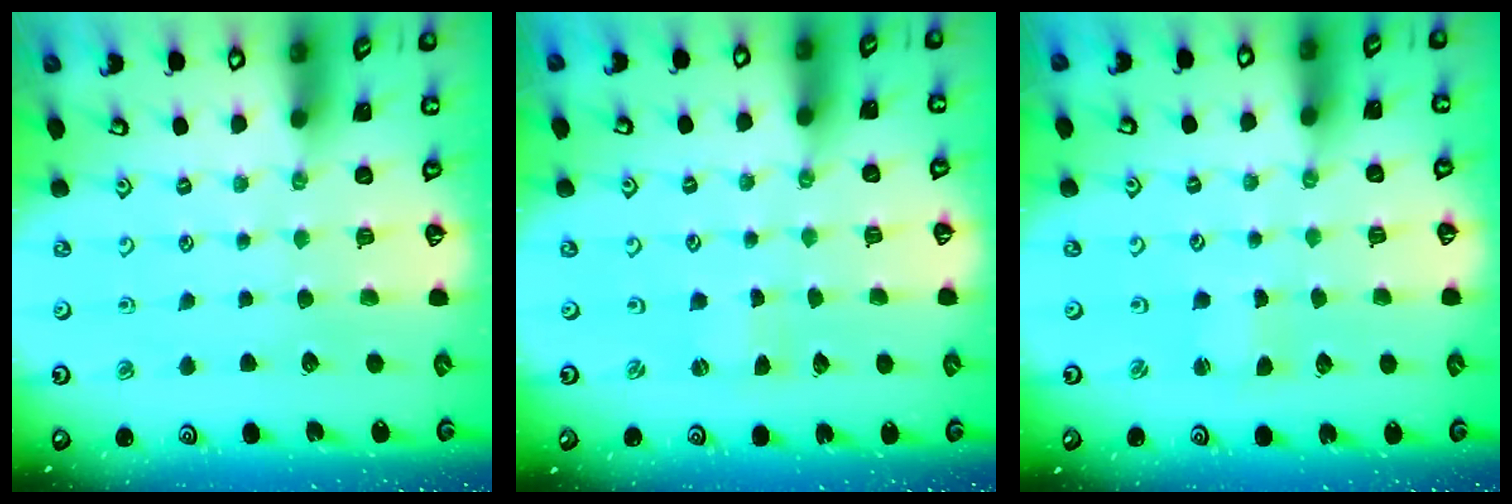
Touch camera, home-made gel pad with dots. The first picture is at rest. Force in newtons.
{"total": 0.0}
{"total": 1.3, "press": 1.2, "slide": 0.1}